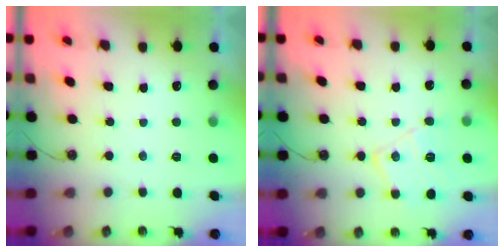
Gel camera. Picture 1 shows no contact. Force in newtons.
{"total": 14.0, "press": 13.9, "slide": 1.2}